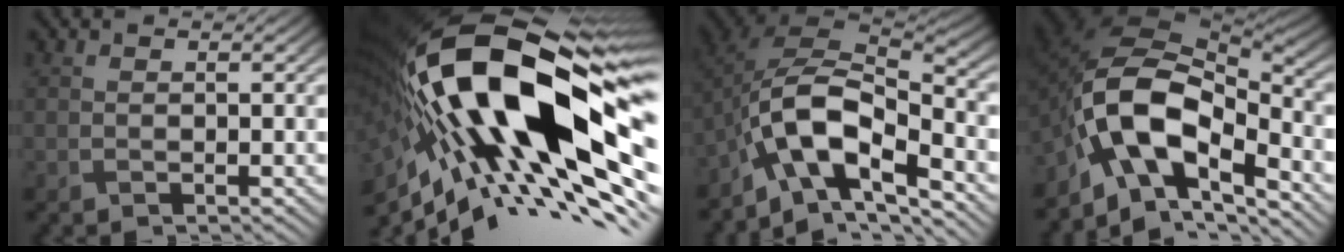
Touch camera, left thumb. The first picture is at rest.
{"total": 23.1, "force": [-2.0, 9.7, 20.8], "torque": [-0.404, -0.029, -0.044]}
{"total": 11.8, "force": [-6.2, 5.5, 8.5], "torque": [-0.156, -0.008, -0.129]}
{"total": 13.4, "force": [-5.4, 7.4, 9.9], "torque": [-0.187, -0.015, -0.110]}